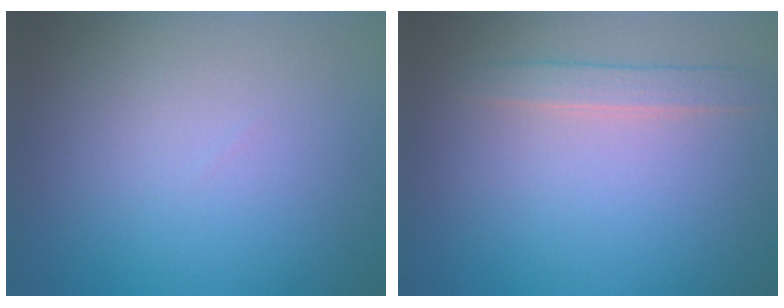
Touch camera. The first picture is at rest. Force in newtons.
{"total": 1.7, "press": 1.7, "slide": 0.0}